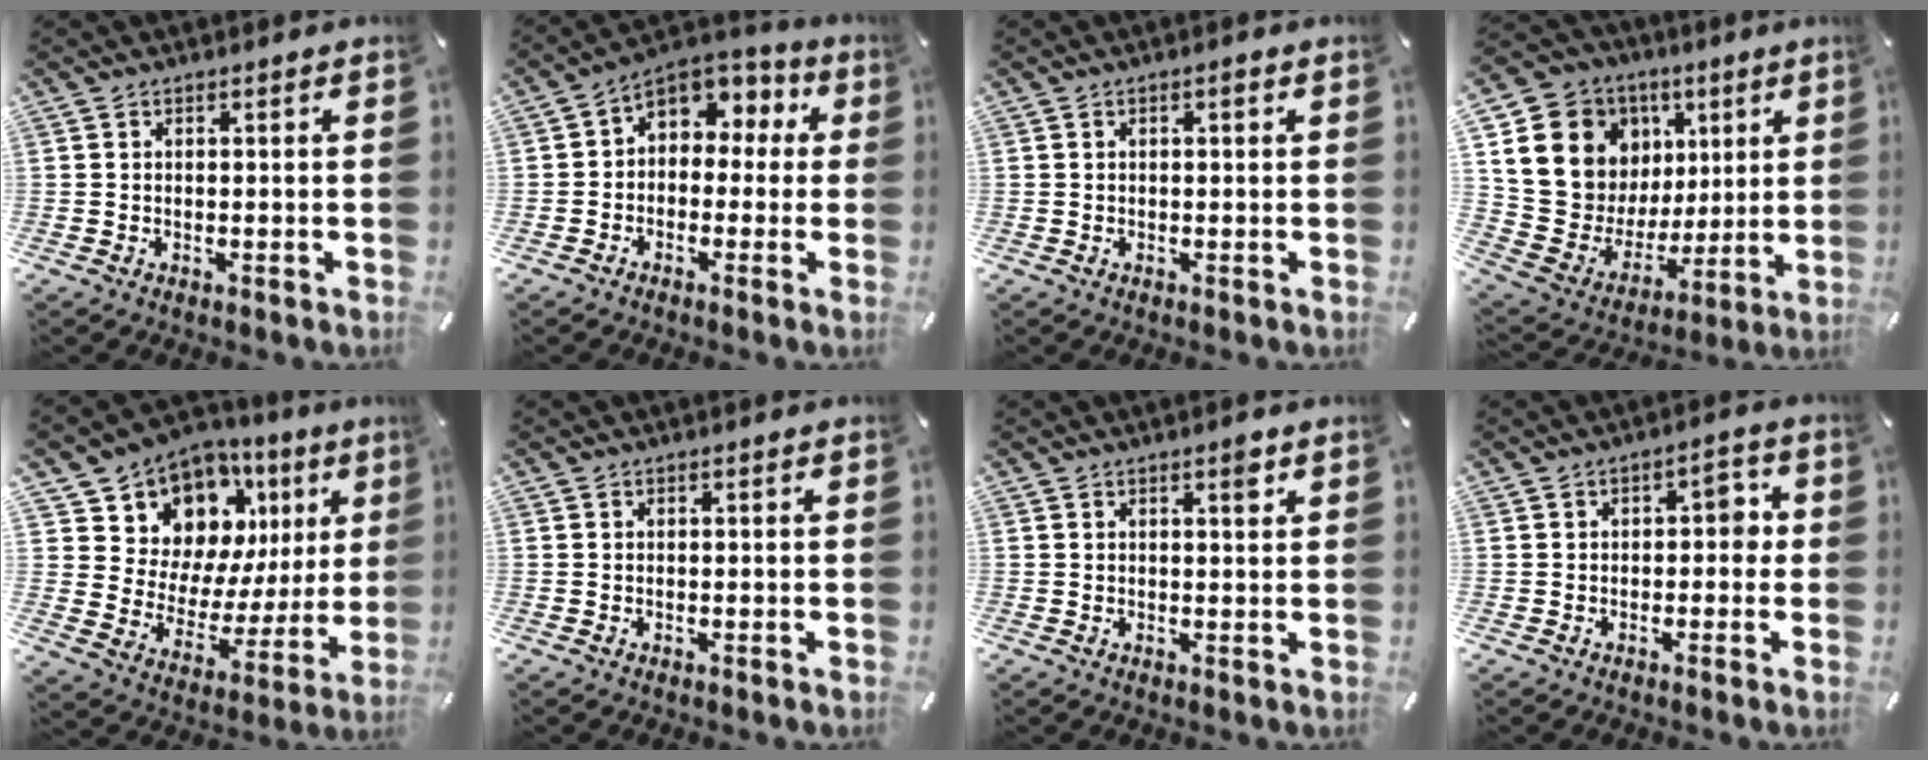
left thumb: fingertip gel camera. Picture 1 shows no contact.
{"total": 6.2, "force": [1.4, 5.3, 2.9], "torque": [-0.050, -0.009, 0.024]}
{"total": 1.2, "force": [0.3, 0.5, 1.0], "torque": [-0.013, 0.001, 0.001]}
{"total": 16.4, "force": [6.5, 14.2, 5.2], "torque": [-0.081, -0.052, 0.145]}
{"total": 11.6, "force": [8.7, 7.5, 1.8], "torque": [-0.037, -0.105, 0.159]}
{"total": 0.0}
{"total": 2.3, "force": [1.3, 0.6, 1.8], "torque": [-0.021, -0.003, 0.018]}
{"total": 4.0, "force": [-0.2, 2.4, 3.2], "torque": [-0.039, 0.006, -0.015]}